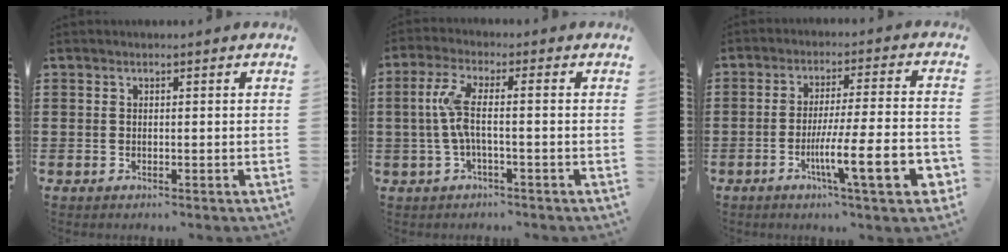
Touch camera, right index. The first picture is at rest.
{"total": 5.5, "force": [-0.7, 0.7, 5.4], "torque": [-0.123, -0.008, -0.024]}
{"total": 13.3, "force": [-4.8, 1.9, 12.2], "torque": [-0.219, -0.002, -0.082]}